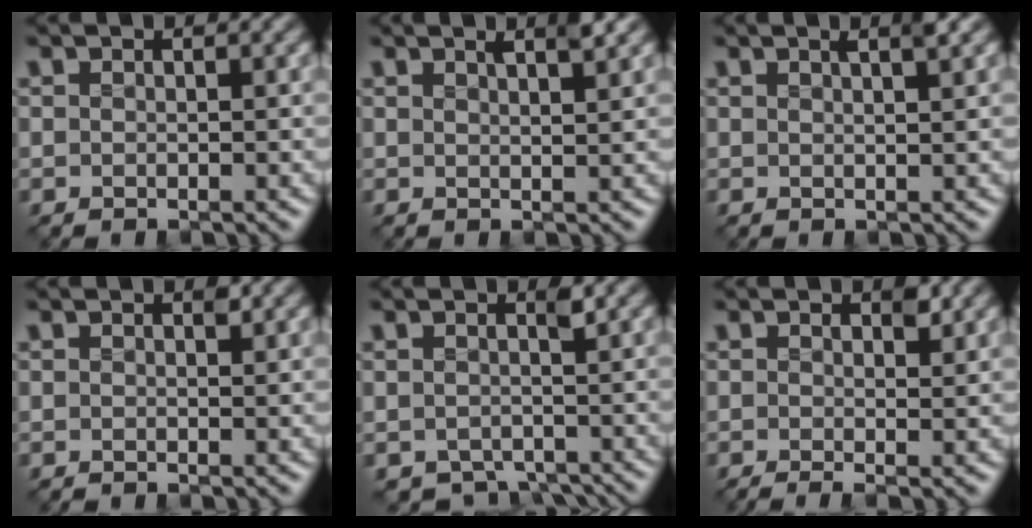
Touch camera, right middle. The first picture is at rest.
{"total": 2.1, "force": [1.3, 0.4, 1.6], "torque": [-0.009, 0.007, 0.004]}
{"total": 1.8, "force": [0.9, 0.4, 1.4], "torque": [-0.014, 0.003, 0.003]}
{"total": 0.0}
{"total": 2.6, "force": [-1.8, 1.3, 1.4], "torque": [-0.012, -0.016, -0.030]}
{"total": 1.7, "force": [0.0, 0.3, 1.7], "torque": [-0.023, -0.008, -0.006]}